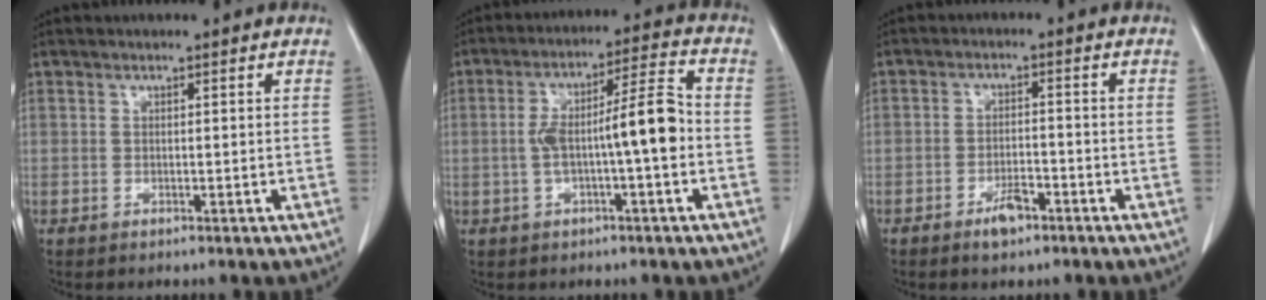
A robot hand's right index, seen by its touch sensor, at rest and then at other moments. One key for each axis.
{"total": 9.8, "fx": -1.4, "fy": 0.9, "fz": 9.7, "tx": -0.167, "ty": 0.028, "tz": -0.025}
{"total": 3.8, "fx": -2.4, "fy": 1.5, "fz": 2.5, "tx": -0.042, "ty": 0.003, "tz": -0.039}